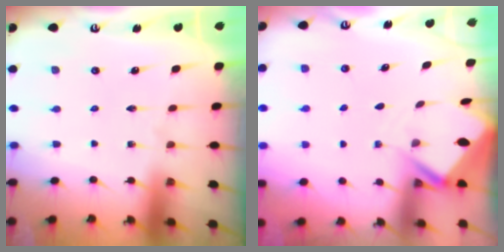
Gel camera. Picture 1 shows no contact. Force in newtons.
{"total": 2.9, "press": 2.9, "slide": 0.3}